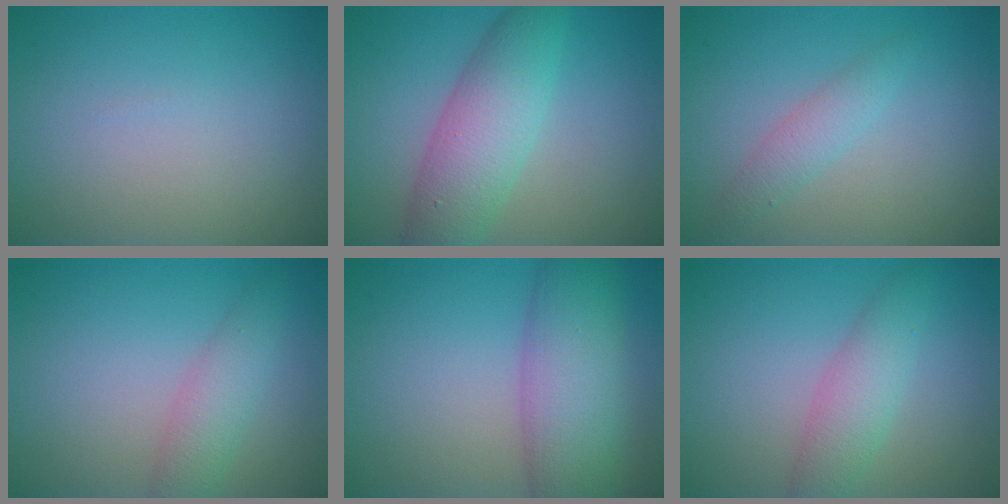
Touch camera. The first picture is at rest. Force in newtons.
{"total": 6.3, "press": 6.2, "slide": 0.1}
{"total": 1.9, "press": 1.9, "slide": 0.0}
{"total": 2.8, "press": 2.8, "slide": 0.2}
{"total": 8.0, "press": 8.0, "slide": 0.2}
{"total": 3.5, "press": 3.5, "slide": 0.1}